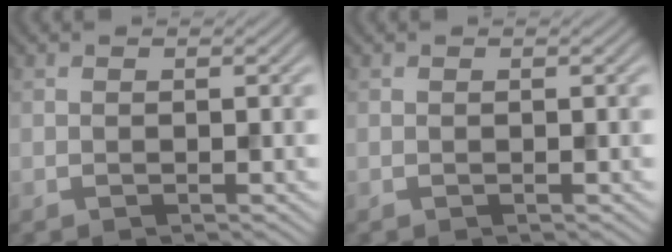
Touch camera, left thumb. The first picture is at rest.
{"total": 0.0}